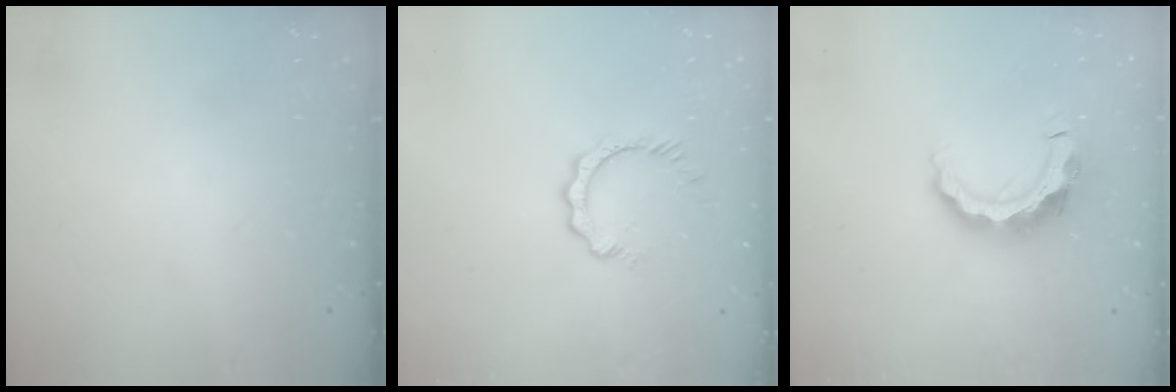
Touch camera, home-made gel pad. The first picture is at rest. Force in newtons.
{"total": 2.9, "press": 2.9, "slide": 0.4}
{"total": 11.1, "press": 11.1, "slide": 0.7}